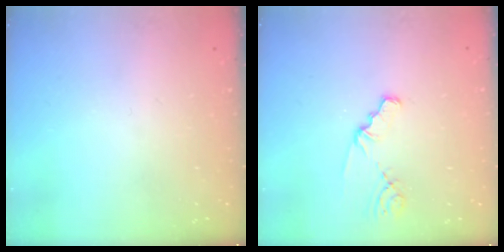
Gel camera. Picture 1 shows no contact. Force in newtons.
{"total": 1.8, "press": 1.8, "slide": 0.3}